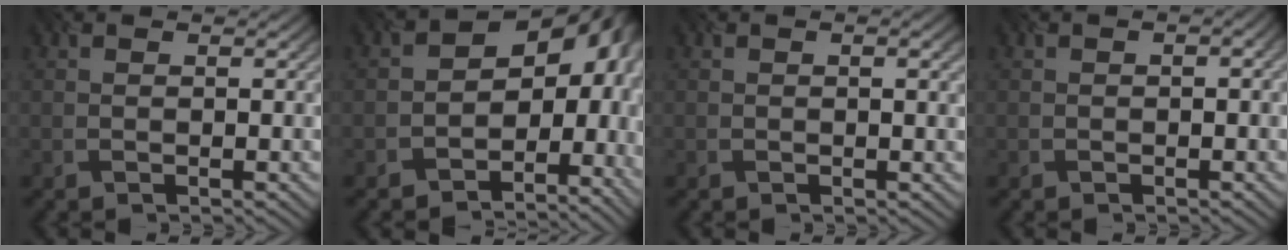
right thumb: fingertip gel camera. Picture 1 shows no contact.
{"total": 12.1, "force": [-2.8, 8.4, 8.3], "torque": [-0.107, -0.024, -0.029]}
{"total": 2.2, "force": [0.5, 0.7, 2.0], "torque": [-0.022, 0.003, 0.002]}
{"total": 1.6, "force": [0.0, 0.7, 1.4], "torque": [-0.014, 0.000, -0.003]}